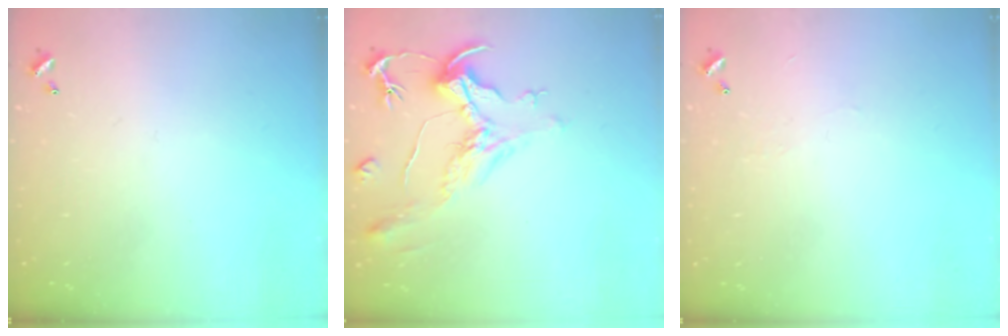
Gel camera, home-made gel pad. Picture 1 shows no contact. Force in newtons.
{"total": 2.2, "press": 1.7, "slide": 1.4}
{"total": 2.3, "press": 2.3, "slide": 0.4}